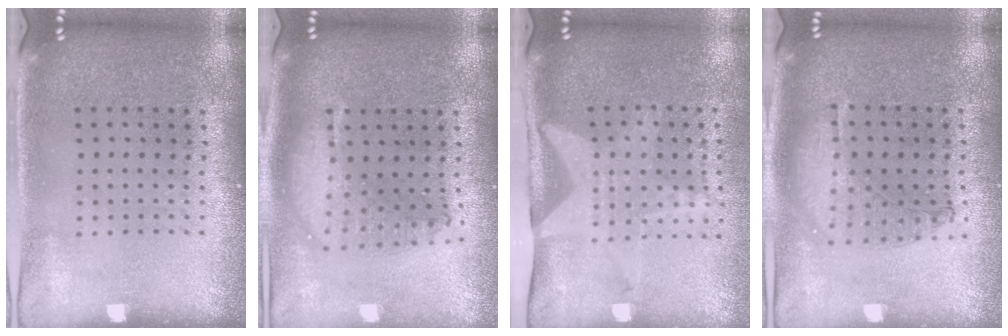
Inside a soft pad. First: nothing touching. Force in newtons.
{"total": 1.8, "press": 1.5, "slide": 1.0}
{"total": 2.1, "press": 1.5, "slide": 1.4}
{"total": 1.0, "press": 1.0, "slide": 0.3}